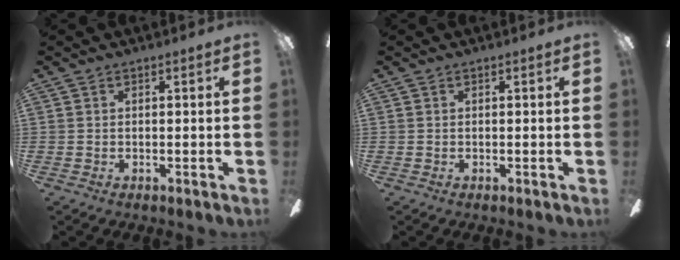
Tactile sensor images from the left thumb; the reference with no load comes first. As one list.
[{"total": 0.0}]